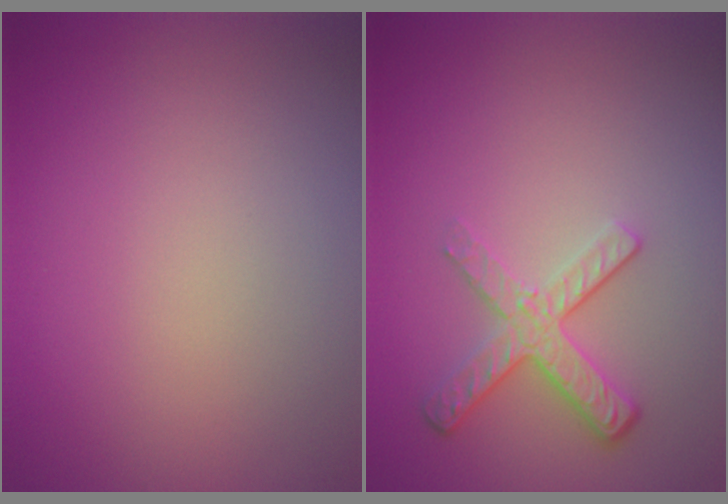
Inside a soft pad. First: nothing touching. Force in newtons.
{"total": 3.0, "press": 2.3, "slide": 1.9}